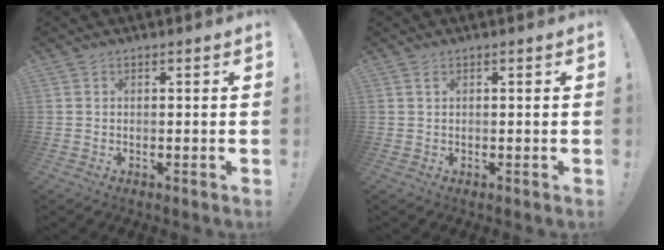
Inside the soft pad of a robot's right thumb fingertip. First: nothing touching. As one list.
[{"total": 1.0, "force": [0.5, 0.2, 0.8], "torque": [-0.013, -0.001, 0.009]}]